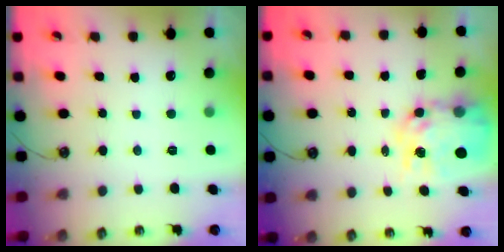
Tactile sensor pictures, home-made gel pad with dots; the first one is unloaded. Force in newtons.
{"total": 14.1, "press": 14.1, "slide": 1.2}